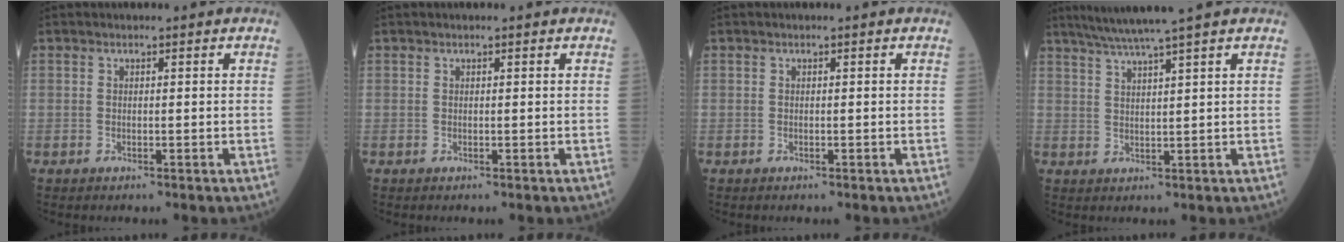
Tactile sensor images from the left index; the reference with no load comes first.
{"total": 0.0}
{"total": 0.0}
{"total": 6.8, "force": [5.6, -1.6, 3.6], "torque": [-0.061, 0.013, 0.095]}